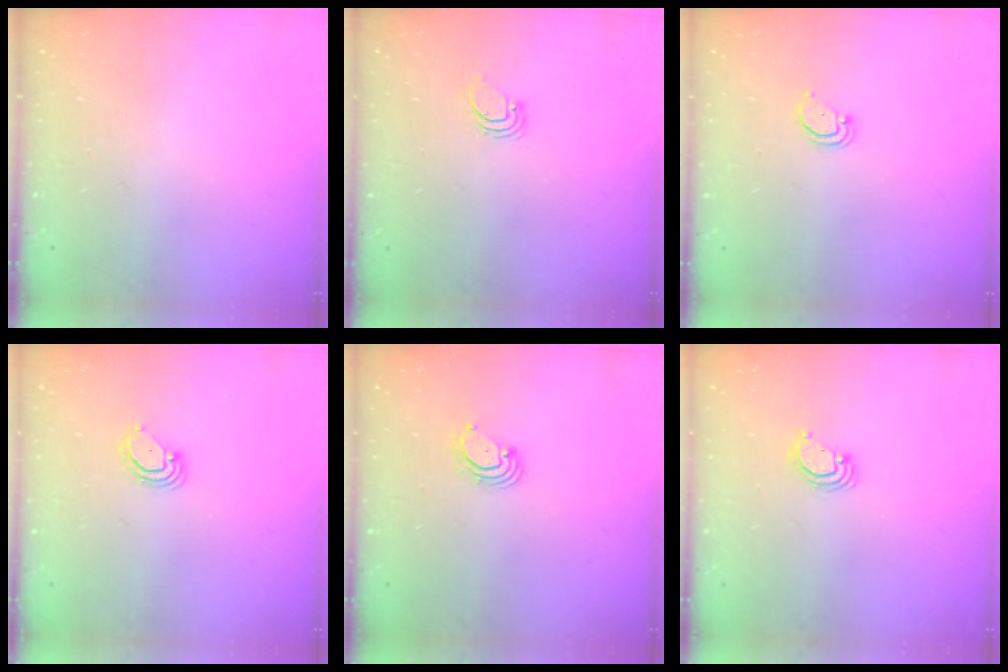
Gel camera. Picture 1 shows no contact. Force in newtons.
{"total": 0.9, "press": 0.9, "slide": 0.0}
{"total": 2.1, "press": 2.1, "slide": 0.2}
{"total": 3.1, "press": 3.1, "slide": 0.2}
{"total": 3.0, "press": 3.0, "slide": 0.2}
{"total": 2.7, "press": 2.7, "slide": 0.2}